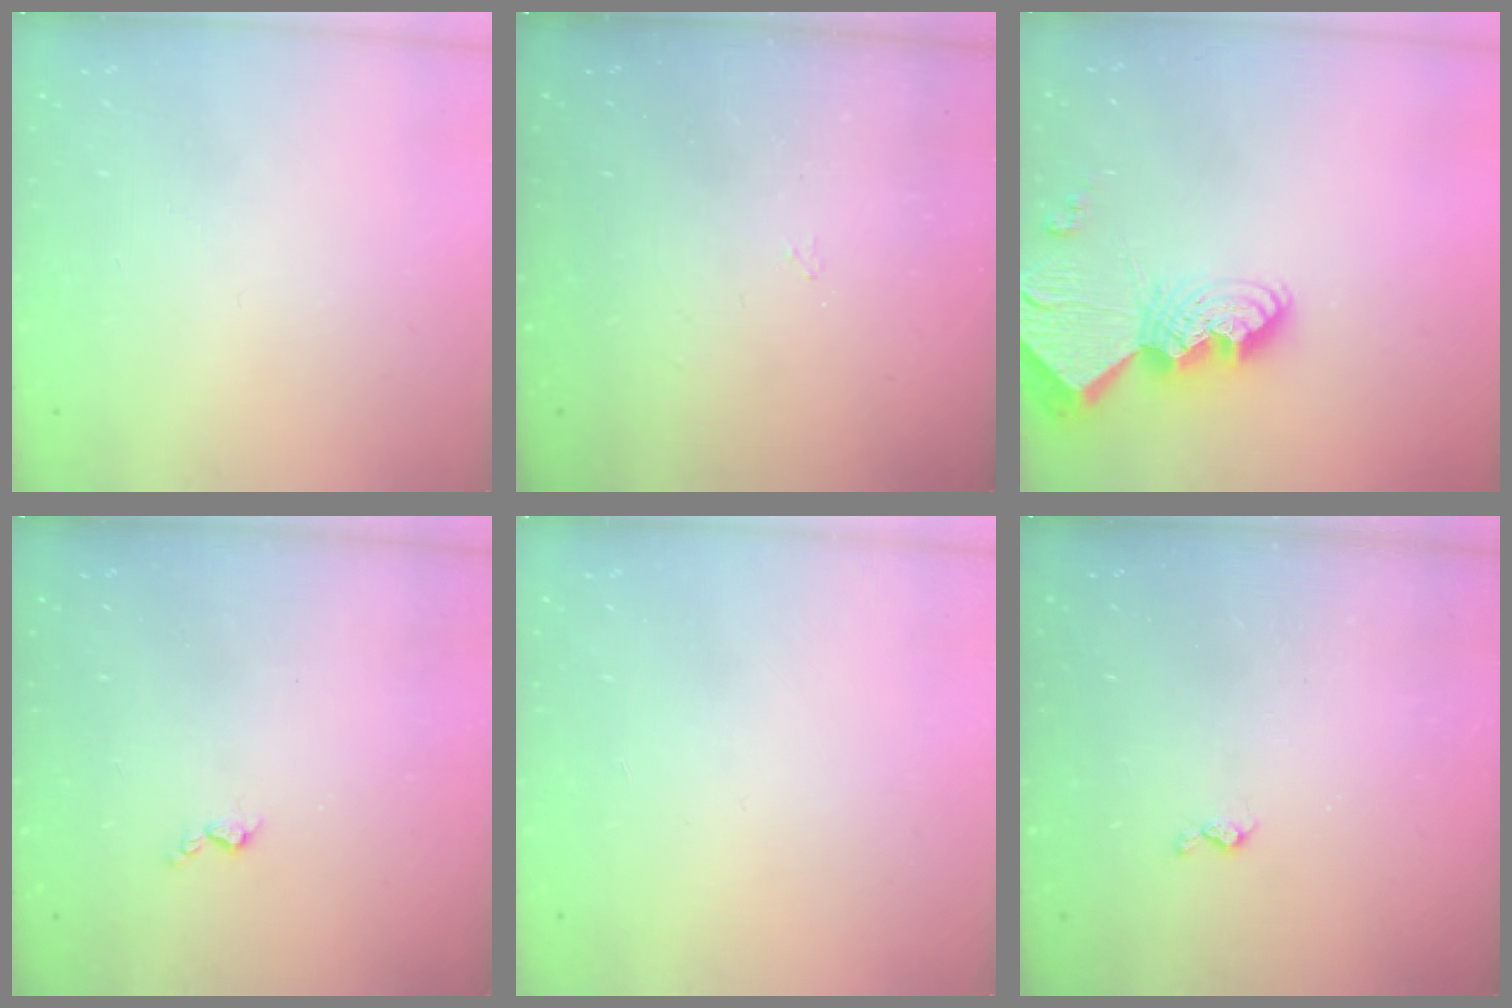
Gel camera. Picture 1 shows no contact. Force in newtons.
{"total": 2.9, "press": 2.8, "slide": 0.4}
{"total": 11.3, "press": 11.2, "slide": 1.0}
{"total": 2.8, "press": 2.8, "slide": 0.5}
{"total": 0.0}
{"total": 3.3, "press": 3.2, "slide": 0.6}